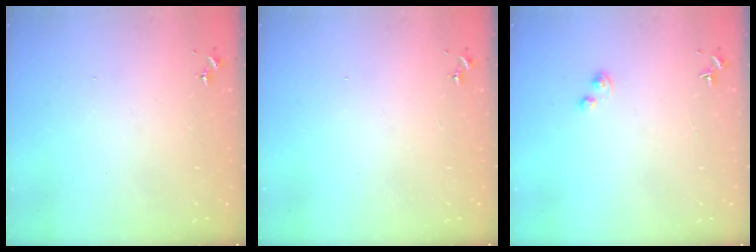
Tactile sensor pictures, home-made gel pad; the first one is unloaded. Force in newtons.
{"total": 0.0}
{"total": 1.6, "press": 1.5, "slide": 0.3}